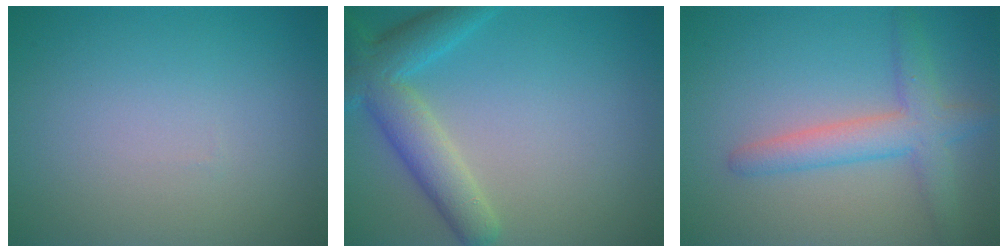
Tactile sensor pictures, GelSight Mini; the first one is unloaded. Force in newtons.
{"total": 5.2, "press": 5.2, "slide": 0.4}
{"total": 4.0, "press": 4.0, "slide": 0.3}